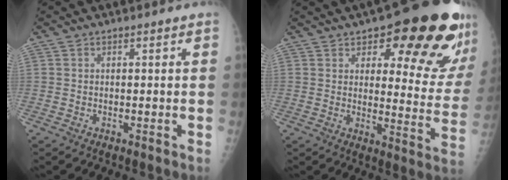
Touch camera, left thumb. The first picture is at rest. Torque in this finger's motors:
{"motor_torque": [0.63, 0.58, 0.21, -0.08, 0.21]}